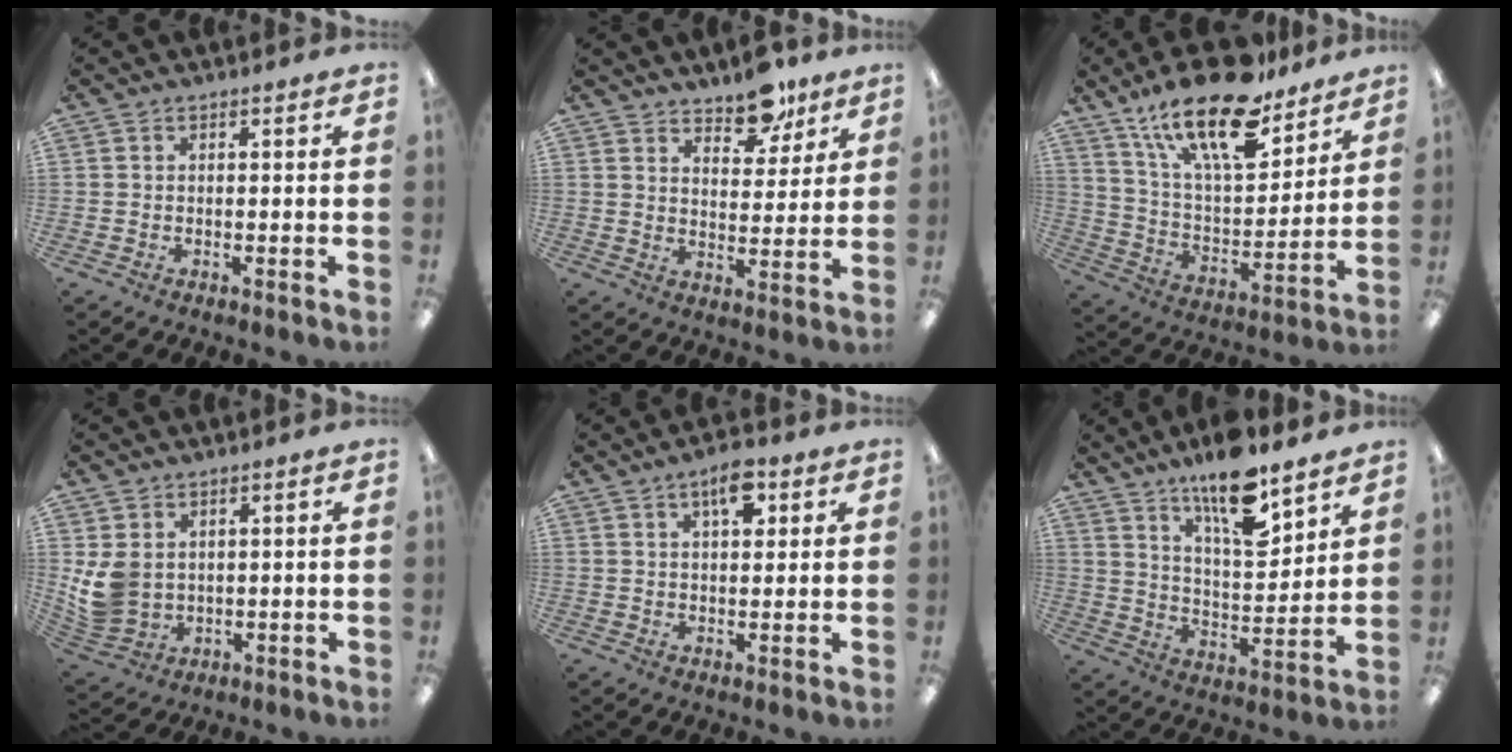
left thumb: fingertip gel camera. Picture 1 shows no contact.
{"total": 9.3, "force": [7.5, 4.4, 3.6], "torque": [-0.029, -0.049, 0.130]}
{"total": 22.4, "force": [15.4, 8.6, 13.8], "torque": [-0.237, -0.089, 0.268]}
{"total": 7.8, "force": [1.9, 6.1, 4.3], "torque": [-0.110, -0.004, 0.042]}
{"total": 7.0, "force": [3.6, 3.1, 5.1], "torque": [-0.066, -0.010, 0.056]}
{"total": 15.3, "force": [11.3, 4.5, 9.1], "torque": [-0.149, -0.073, 0.190]}